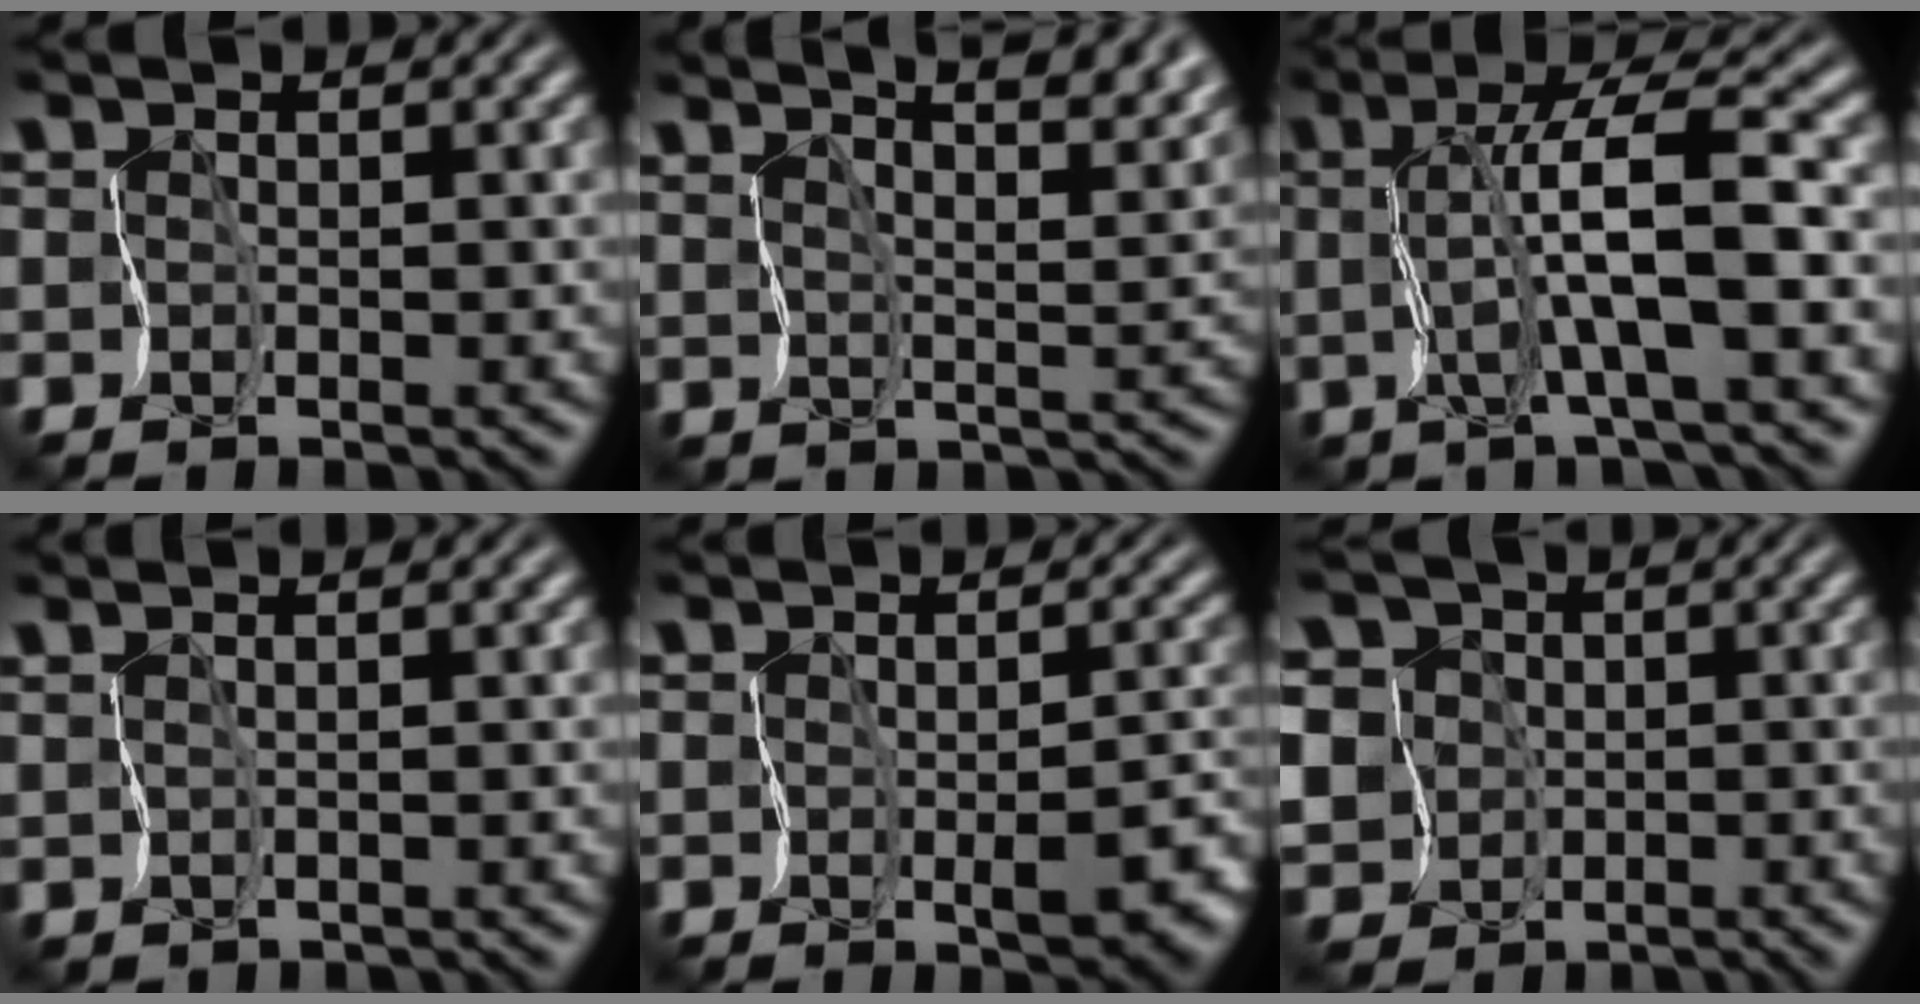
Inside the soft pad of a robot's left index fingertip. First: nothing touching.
{"total": 8.6, "force": [7.4, 1.6, 4.1], "torque": [-0.059, -0.001, 0.104]}
{"total": 4.8, "force": [-0.7, -0.5, 4.7], "torque": [-0.101, -0.001, 0.000]}
{"total": 1.4, "force": [0.8, -1.1, -0.3], "torque": [0.001, -0.014, 0.031]}
{"total": 4.6, "force": [-1.8, 2.0, 3.7], "torque": [-0.044, -0.022, -0.008]}
{"total": 9.6, "force": [1.8, 8.5, 4.1], "torque": [-0.118, 0.016, 0.014]}